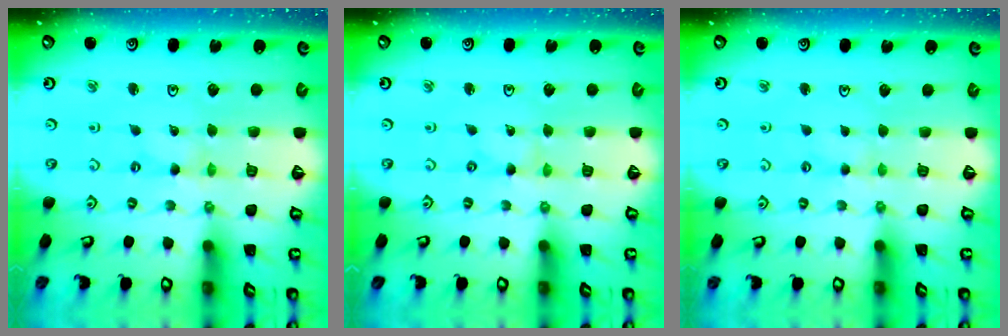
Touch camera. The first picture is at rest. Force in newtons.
{"total": 0.0}
{"total": 1.8, "press": 1.8, "slide": 0.4}